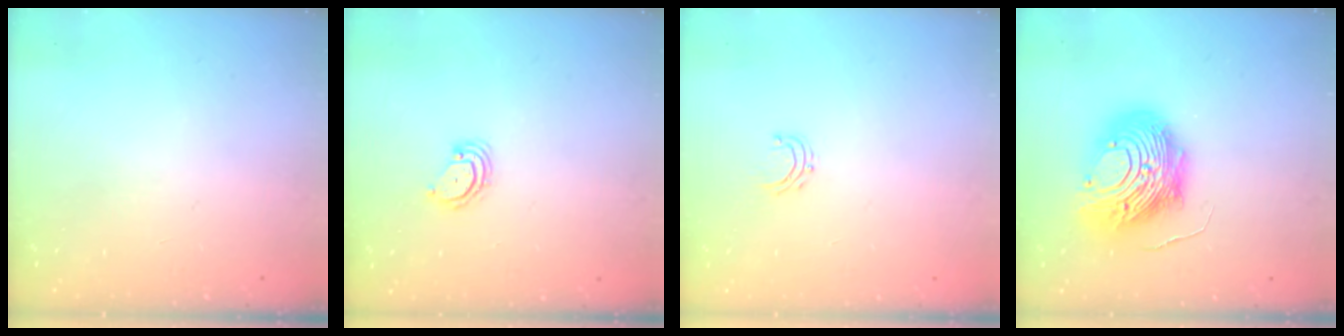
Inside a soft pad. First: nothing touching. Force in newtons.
{"total": 3.8, "press": 3.8, "slide": 0.3}
{"total": 3.7, "press": 3.7, "slide": 0.3}
{"total": 15.7, "press": 15.6, "slide": 1.5}